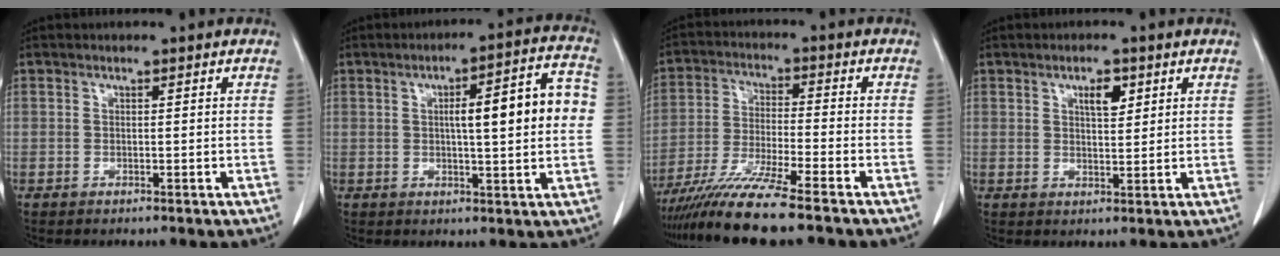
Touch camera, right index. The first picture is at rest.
{"total": 11.1, "force": [1.0, 1.5, 11.0], "torque": [-0.150, 0.027, 0.014]}
{"total": 11.1, "force": [-9.0, -1.1, 6.4], "torque": [-0.114, -0.032, -0.157]}
{"total": 3.5, "force": [1.7, 1.3, 2.7], "torque": [-0.045, -0.001, 0.029]}